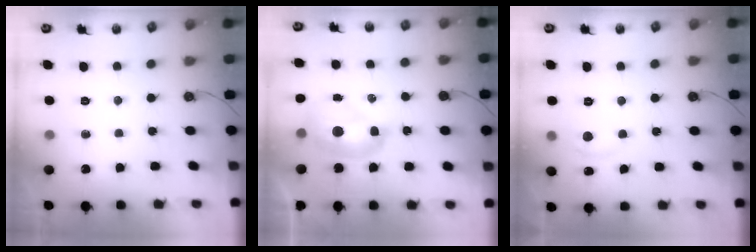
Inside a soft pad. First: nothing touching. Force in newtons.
{"total": 3.2, "press": 3.2, "slide": 0.2}
{"total": 2.0, "press": 1.8, "slide": 0.7}